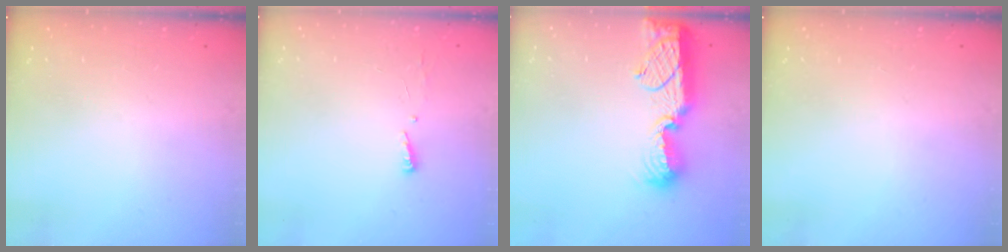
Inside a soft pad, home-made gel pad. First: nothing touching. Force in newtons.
{"total": 4.1, "press": 4.0, "slide": 1.0}
{"total": 13.4, "press": 13.3, "slide": 0.6}
{"total": 0.0}